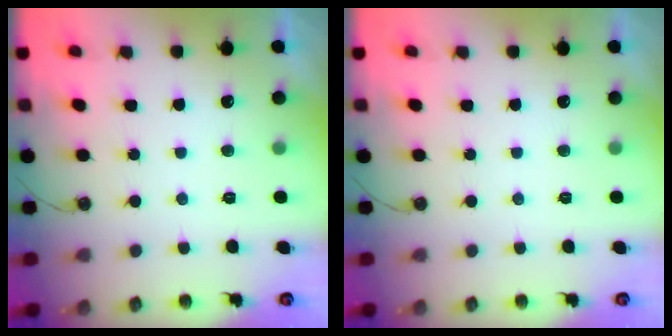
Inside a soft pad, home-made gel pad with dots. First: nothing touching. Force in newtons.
{"total": 0.0}